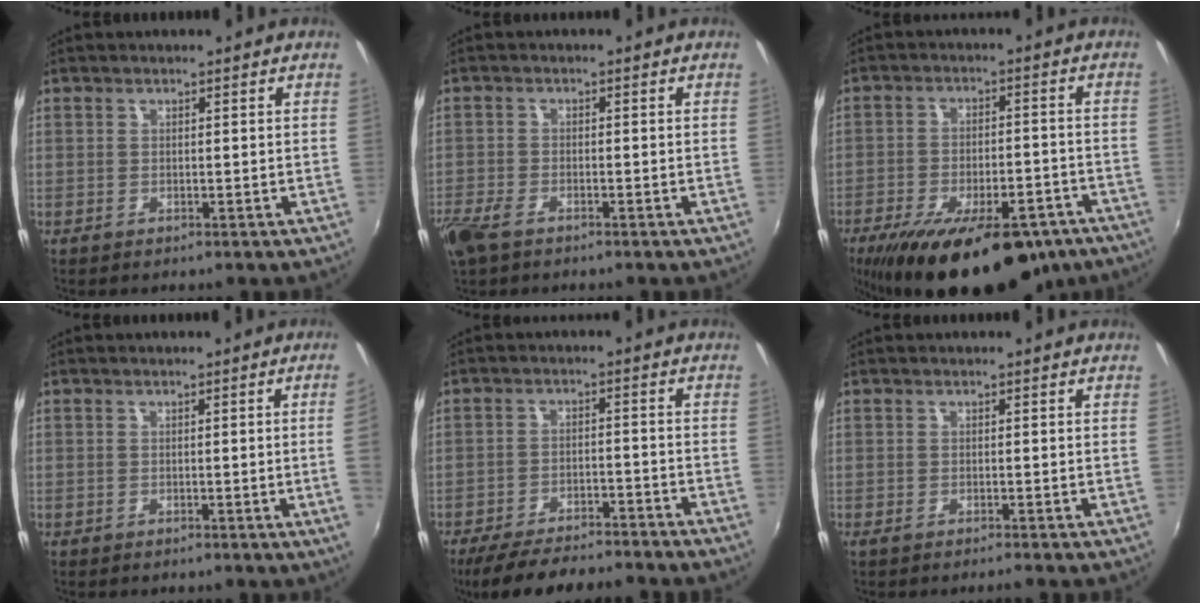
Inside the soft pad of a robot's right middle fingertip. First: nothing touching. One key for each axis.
{"total": 6.2, "fx": -4.2, "fy": 2.6, "fz": 3.7, "tx": -0.101, "ty": -0.017, "tz": -0.086}
{"total": 23.7, "fx": -16.4, "fy": 9.7, "fz": 14.2, "tx": -0.252, "ty": -0.028, "tz": -0.225}
{"total": 2.5, "fx": -0.1, "fy": -1.4, "fz": 2.1, "tx": -0.034, "ty": -0.011, "tz": 0.003}
{"total": 14.6, "fx": -12.8, "fy": 2.1, "fz": 6.7, "tx": -0.138, "ty": -0.019, "tz": -0.194}
{"total": 1.1, "fx": -1.0, "fy": -0.1, "fz": 0.5, "tx": -0.012, "ty": -0.005, "tz": -0.020}